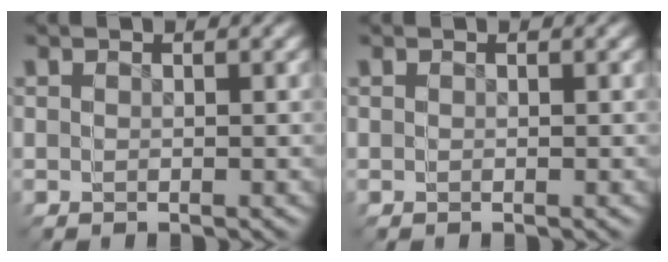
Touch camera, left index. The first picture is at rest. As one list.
[{"total": 0.0}]